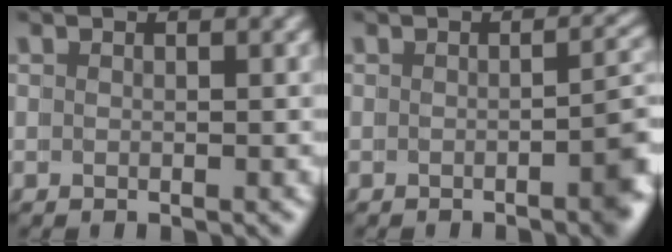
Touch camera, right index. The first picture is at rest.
{"total": 3.3, "force": [-1.5, 0.4, 2.9], "torque": [-0.016, 0.002, -0.026]}